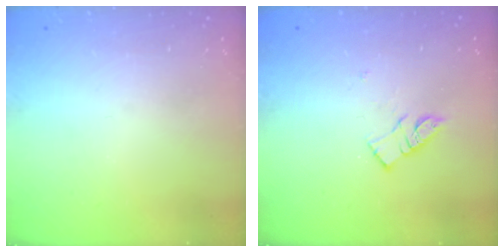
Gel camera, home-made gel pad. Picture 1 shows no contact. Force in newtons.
{"total": 9.1, "press": 9.1, "slide": 0.4}